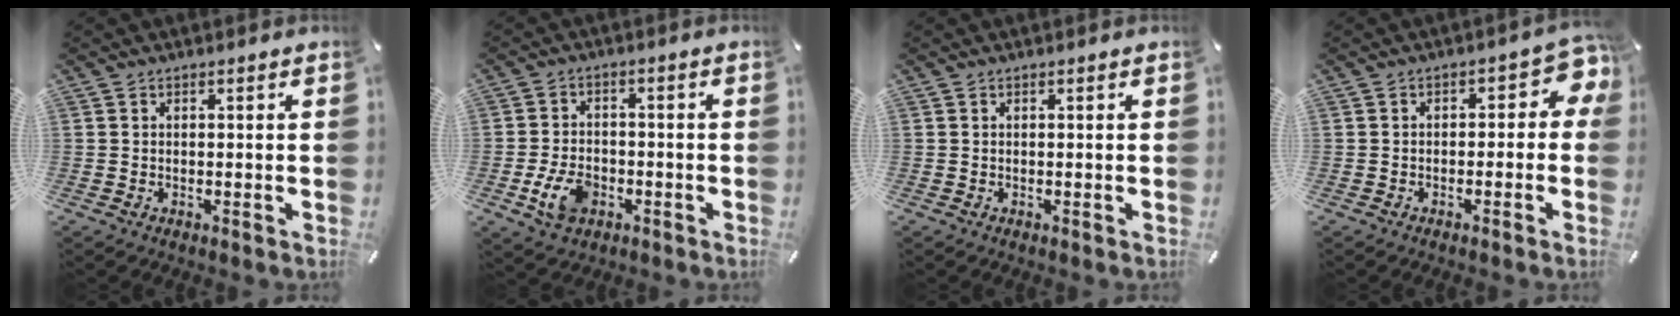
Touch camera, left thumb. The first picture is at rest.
{"total": 7.7, "force": [-2.9, 5.3, 4.9], "torque": [-0.113, 0.009, -0.053]}
{"total": 0.0}
{"total": 5.3, "force": [-0.1, 3.4, 4.1], "torque": [-0.048, -0.002, -0.011]}